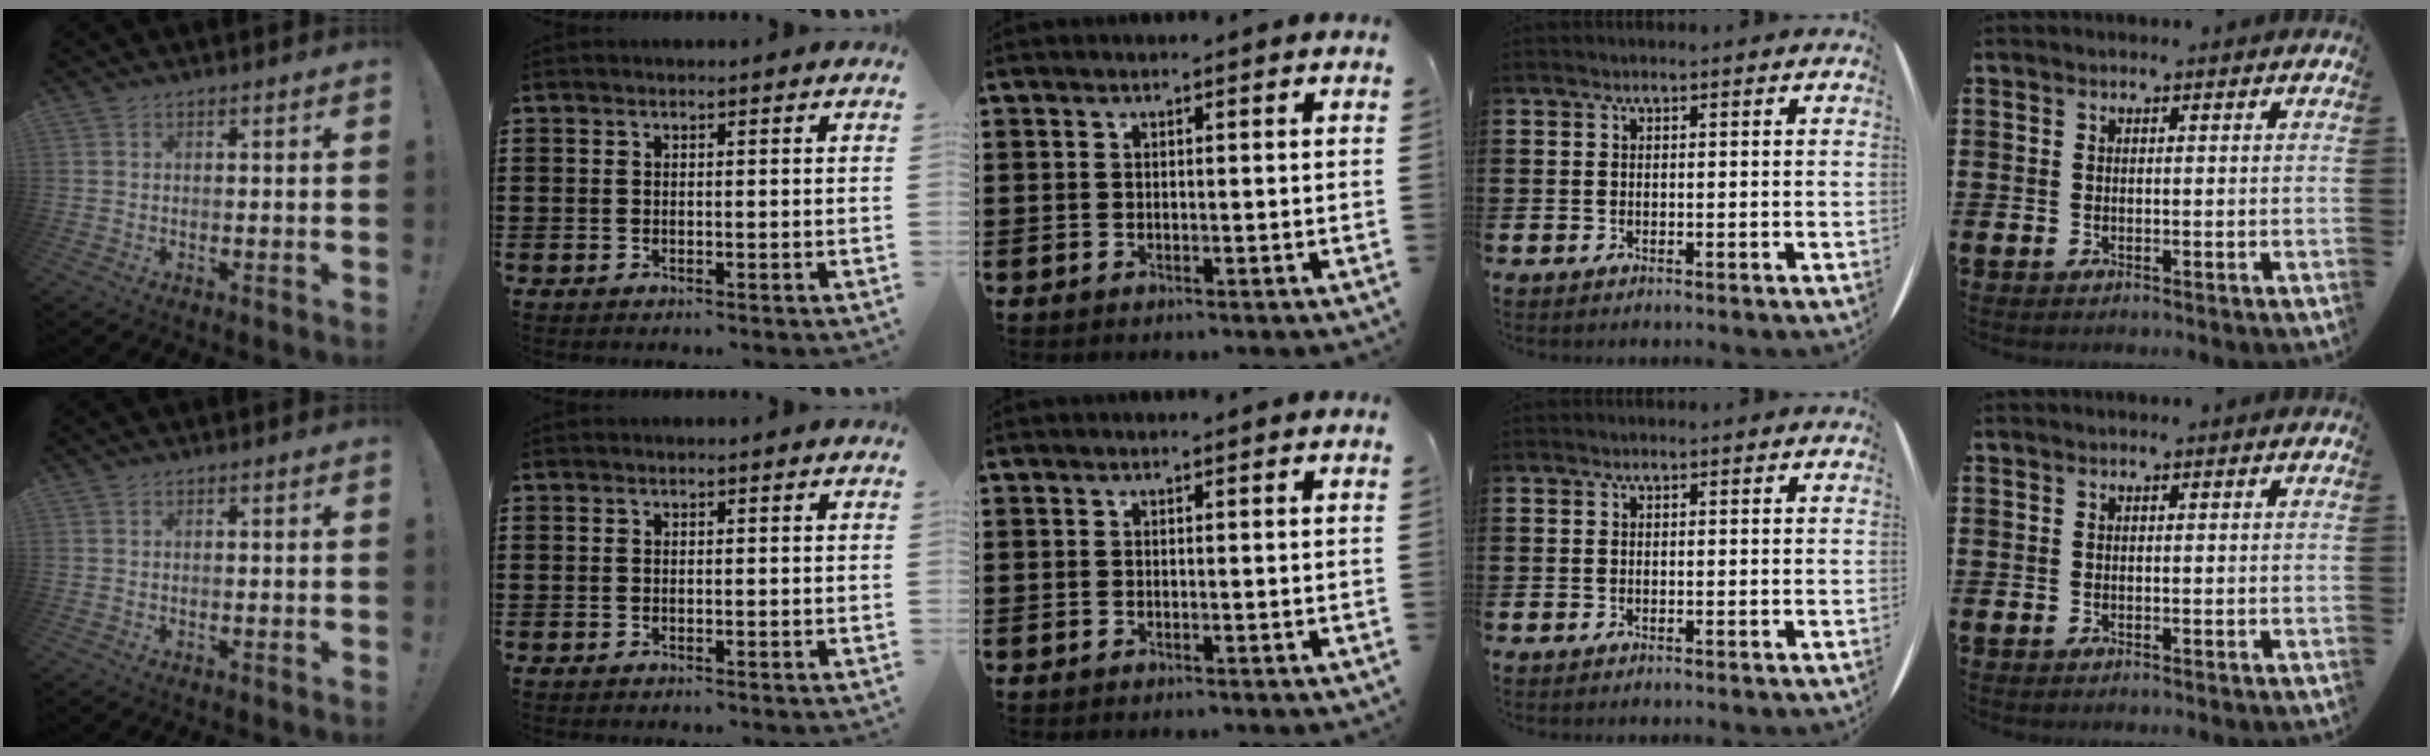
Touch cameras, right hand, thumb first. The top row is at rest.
{}